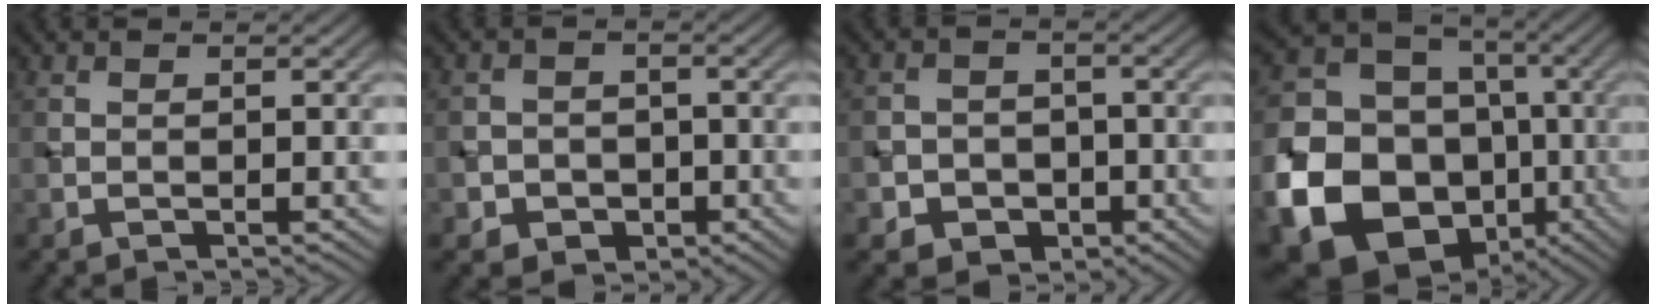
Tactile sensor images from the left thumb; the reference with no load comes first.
{"total": 4.0, "force": [-1.7, 3.5, 1.2], "torque": [-0.010, -0.002, -0.041]}
{"total": 5.1, "force": [-2.1, 4.4, 1.5], "torque": [-0.020, -0.001, -0.053]}
{"total": 24.2, "force": [-7.8, 20.7, 9.7], "torque": [-0.233, -0.059, -0.153]}